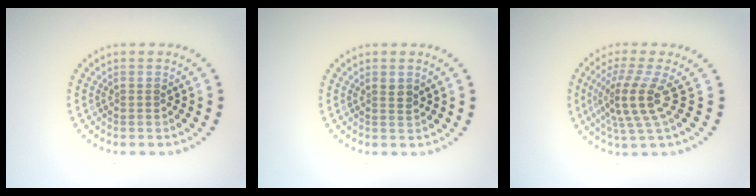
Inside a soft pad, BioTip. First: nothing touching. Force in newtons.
{"total": 0.9, "press": 0.8, "slide": 0.5}
{"total": 4.0, "press": 2.7, "slide": 2.9}